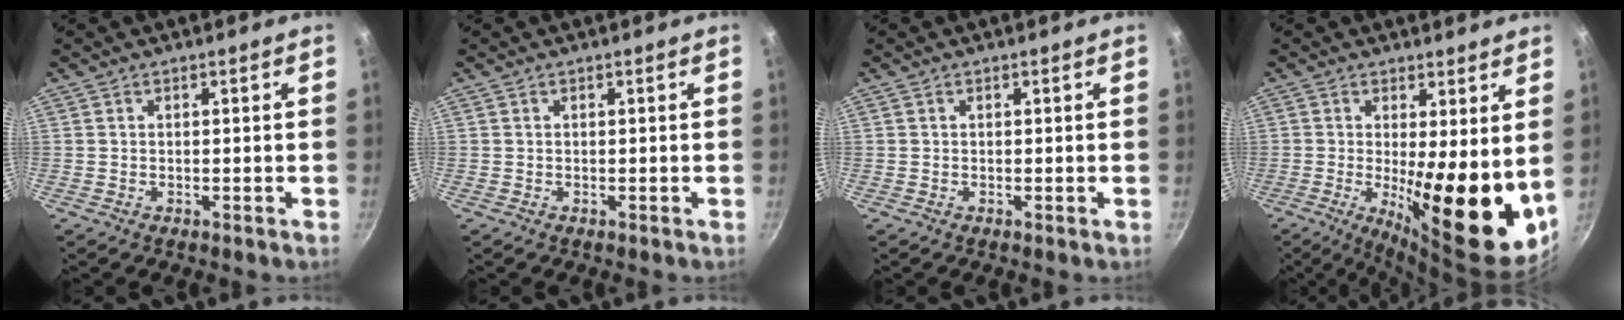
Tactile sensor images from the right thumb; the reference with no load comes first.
{"total": 0.0}
{"total": 0.0}
{"total": 15.7, "force": [-0.1, 3.9, 15.2], "torque": [-0.208, -0.029, 0.003]}